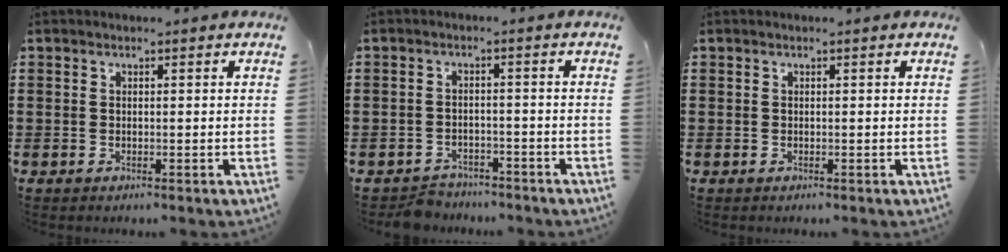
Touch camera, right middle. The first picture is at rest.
{"total": 2.7, "force": [-2.6, 0.6, -0.1], "torque": [-0.007, -0.002, -0.057]}
{"total": 0.0}